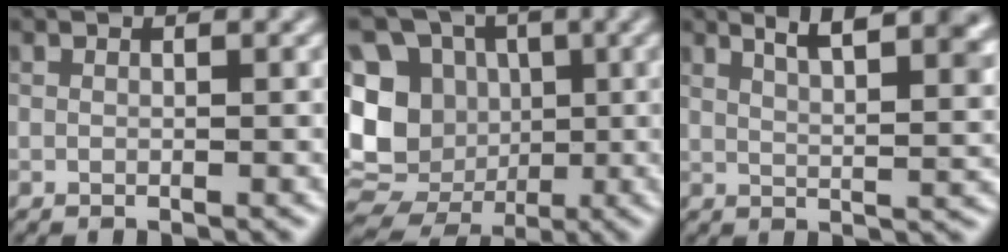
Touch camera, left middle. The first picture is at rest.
{"total": 13.8, "force": [-1.2, 12.1, 6.7], "torque": [-0.133, 0.012, -0.035]}
{"total": 7.2, "force": [4.6, 2.2, 5.0], "torque": [-0.040, 0.022, 0.060]}